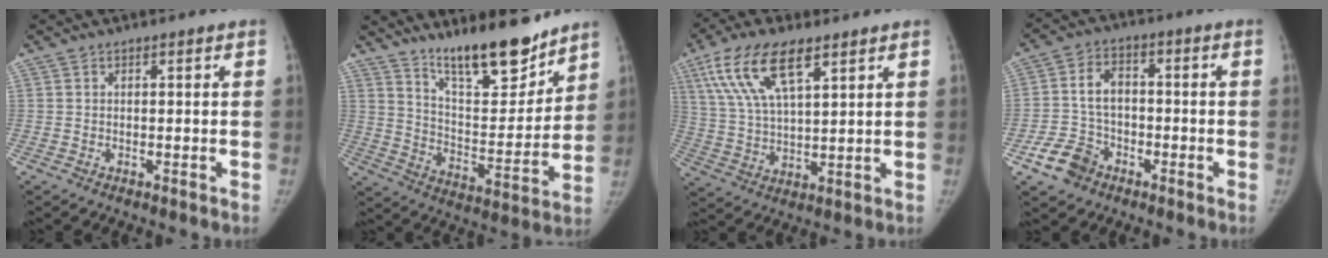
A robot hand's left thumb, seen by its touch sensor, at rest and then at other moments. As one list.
[{"total": 16.1, "force": [12.9, 4.3, 8.6], "torque": [-0.096, -0.097, 0.219]}, {"total": 13.8, "force": [7.2, 5.3, 10.5], "torque": [-0.200, -0.010, 0.139]}, {"total": 9.3, "force": [-4.6, 7.2, 3.6], "torque": [-0.050, 0.026, -0.086]}]